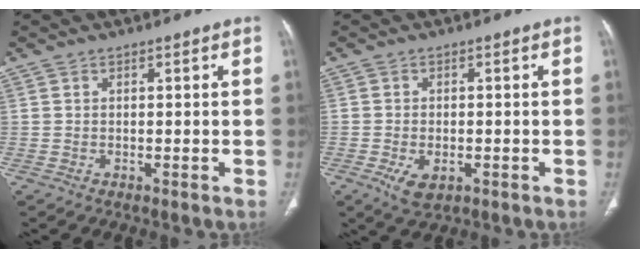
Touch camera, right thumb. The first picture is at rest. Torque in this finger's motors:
{"motor_torque": [-0.10, 0.13, -0.03, 0.32, 0.00]}